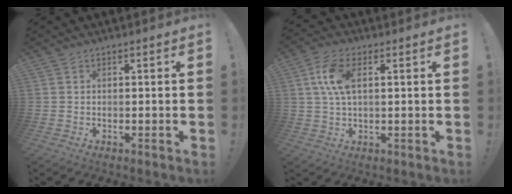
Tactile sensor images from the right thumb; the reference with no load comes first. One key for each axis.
{"total": 9.2, "fx": 2.2, "fy": 5.1, "fz": 7.4, "tx": -0.153, "ty": 0.002, "tz": 0.039}